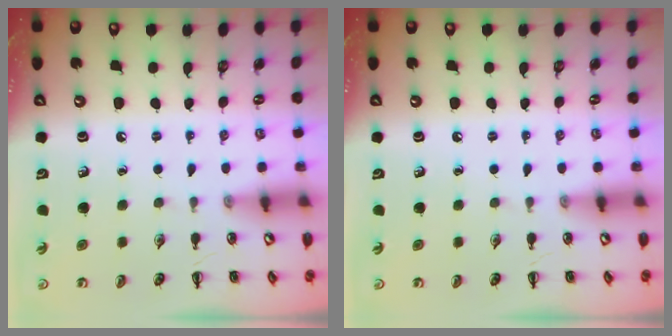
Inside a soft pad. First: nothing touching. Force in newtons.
{"total": 0.0}